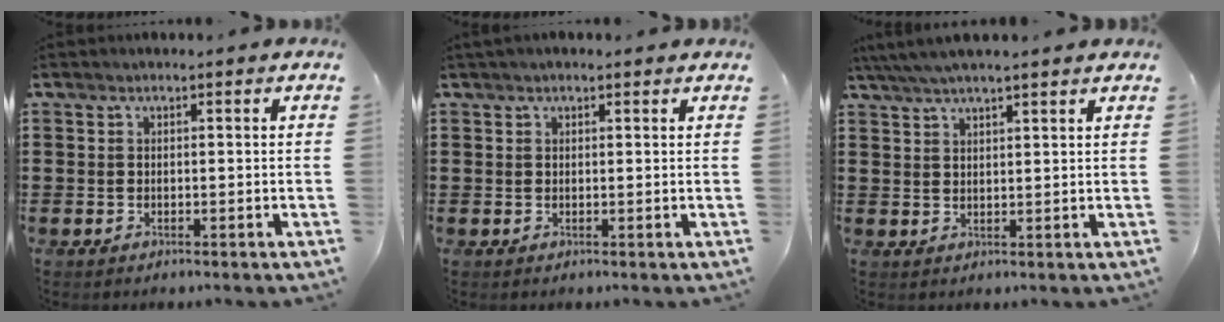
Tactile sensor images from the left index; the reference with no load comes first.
{"total": 0.9, "force": [0.6, 0.5, 0.5], "torque": [-0.012, 0.005, 0.011]}
{"total": 3.9, "force": [3.3, 0.3, 2.0], "torque": [-0.048, -0.003, 0.060]}